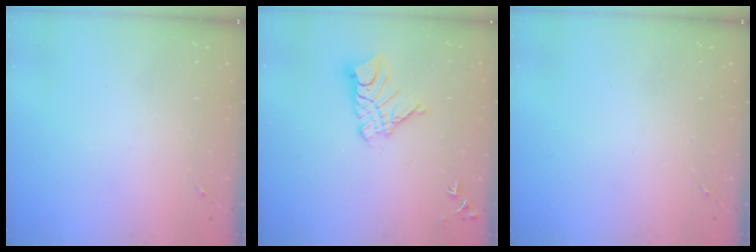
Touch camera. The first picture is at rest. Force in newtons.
{"total": 11.1, "press": 11.0, "slide": 1.0}
{"total": 0.0}